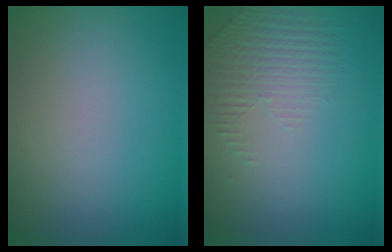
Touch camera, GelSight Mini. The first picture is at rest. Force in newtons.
{"total": 1.5, "press": 0.9, "slide": 1.2}